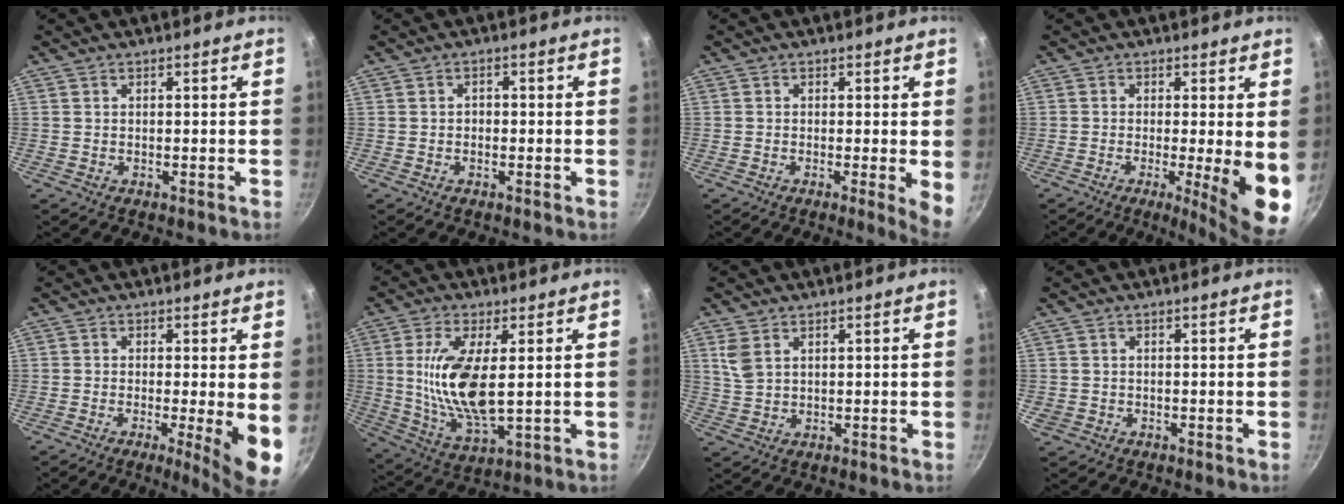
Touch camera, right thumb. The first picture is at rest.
{"total": 1.2, "force": [-0.4, 1.0, 0.7], "torque": [-0.010, 0.006, -0.008]}
{"total": 4.5, "force": [-0.3, 0.7, 4.4], "torque": [-0.055, -0.012, -0.007]}
{"total": 10.0, "force": [-1.3, 1.5, 9.8], "torque": [-0.127, -0.019, -0.017]}
{"total": 8.2, "force": [-1.1, 1.2, 8.0], "torque": [-0.104, -0.017, -0.014]}
{"total": 14.2, "force": [1.7, 5.7, 12.9], "torque": [-0.253, -0.016, 0.039]}
{"total": 4.2, "force": [2.0, 2.6, 2.7], "torque": [-0.056, -0.004, 0.046]}
{"total": 1.2, "force": [-0.2, 1.1, 0.3], "torque": [-0.010, 0.001, 0.002]}